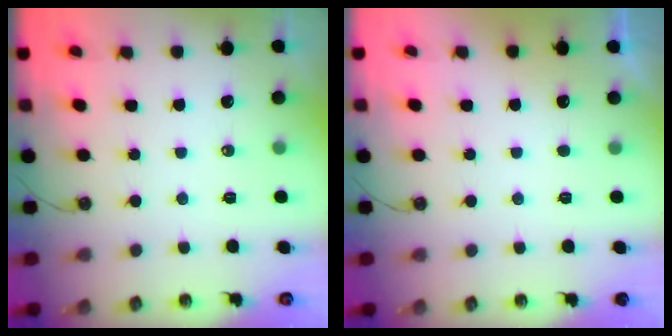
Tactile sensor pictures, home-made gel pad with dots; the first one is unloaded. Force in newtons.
{"total": 0.0}